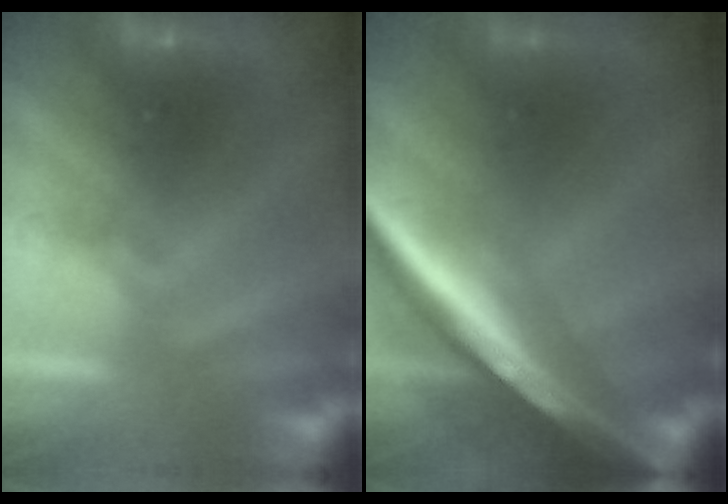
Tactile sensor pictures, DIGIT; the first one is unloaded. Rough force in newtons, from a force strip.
{"total": 7.5}